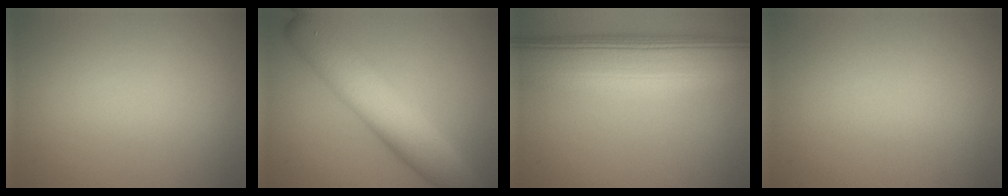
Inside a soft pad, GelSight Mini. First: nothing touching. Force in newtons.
{"total": 7.5, "press": 7.5, "slide": 0.3}
{"total": 11.1, "press": 11.0, "slide": 0.8}
{"total": 0.0}